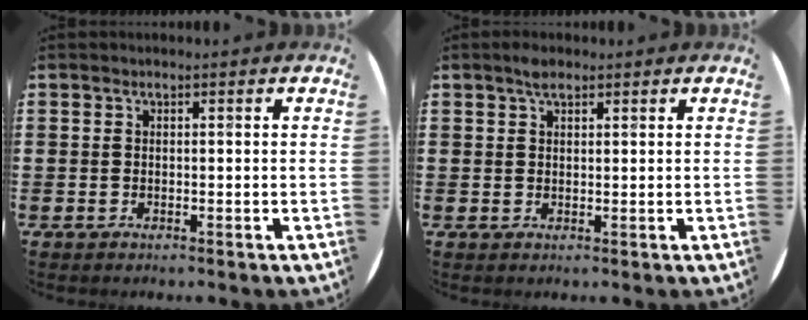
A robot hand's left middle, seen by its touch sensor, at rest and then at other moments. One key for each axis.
{"total": 1.8, "fx": 1.3, "fy": 0.7, "fz": 1.0, "tx": -0.014, "ty": 0.002, "tz": 0.021}